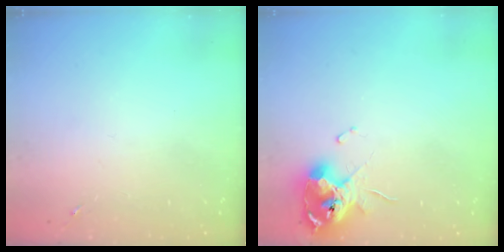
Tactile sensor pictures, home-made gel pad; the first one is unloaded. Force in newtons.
{"total": 11.9, "press": 11.8, "slide": 1.4}